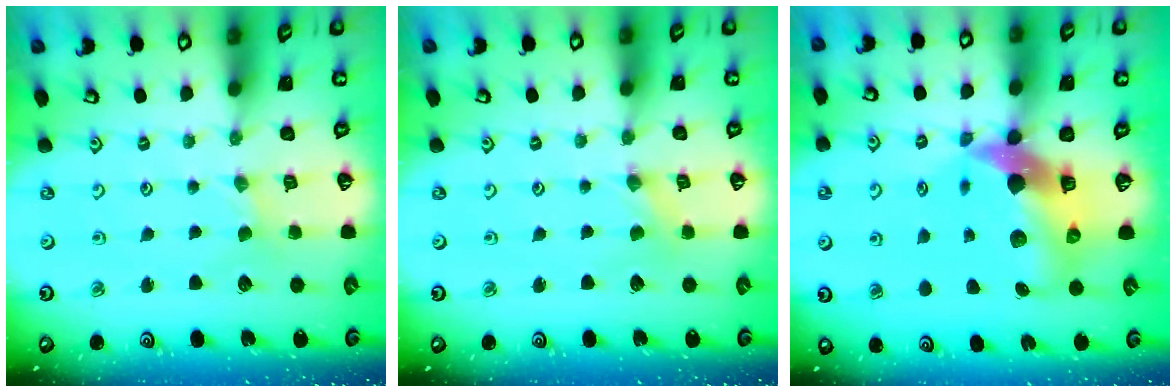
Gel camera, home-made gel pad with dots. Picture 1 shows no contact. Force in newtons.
{"total": 0.0}
{"total": 13.0, "press": 12.9, "slide": 2.2}